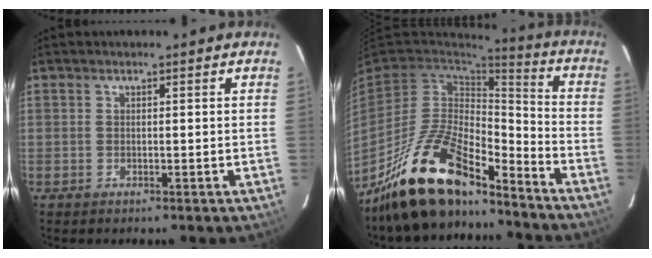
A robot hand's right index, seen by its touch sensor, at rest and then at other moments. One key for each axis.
{"total": 19.8, "fx": -15.1, "fy": 6.6, "fz": 11.0, "tx": -0.230, "ty": -0.013, "tz": -0.270}